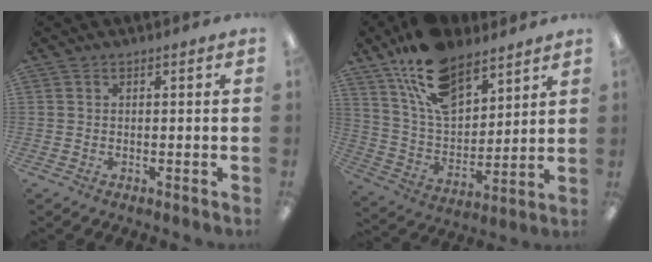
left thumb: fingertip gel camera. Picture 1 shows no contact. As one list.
[{"total": 17.7, "force": [12.1, 9.0, 9.3], "torque": [-0.182, -0.053, 0.224]}]